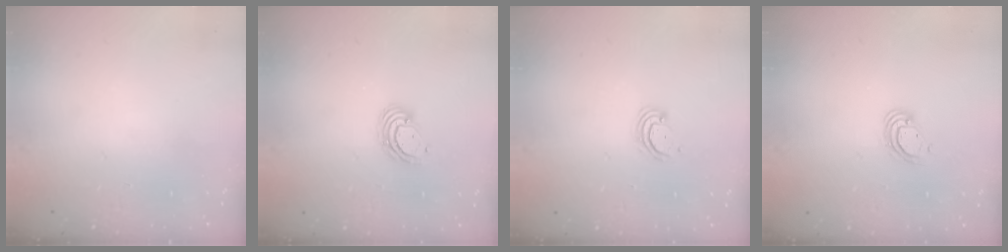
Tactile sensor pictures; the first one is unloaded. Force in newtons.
{"total": 5.2, "press": 5.2, "slide": 0.3}
{"total": 3.4, "press": 3.4, "slide": 0.3}
{"total": 5.2, "press": 5.2, "slide": 0.3}